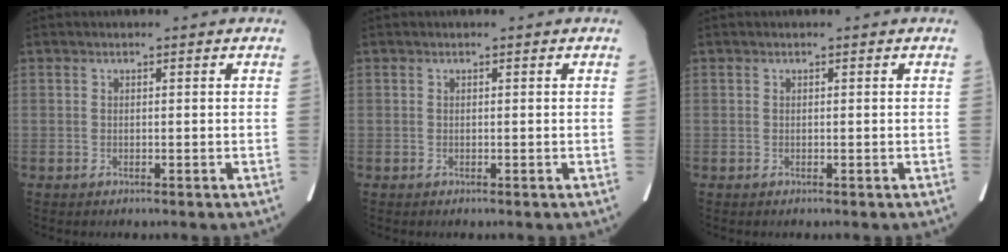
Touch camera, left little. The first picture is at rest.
{"total": 0.0}
{"total": 0.0}